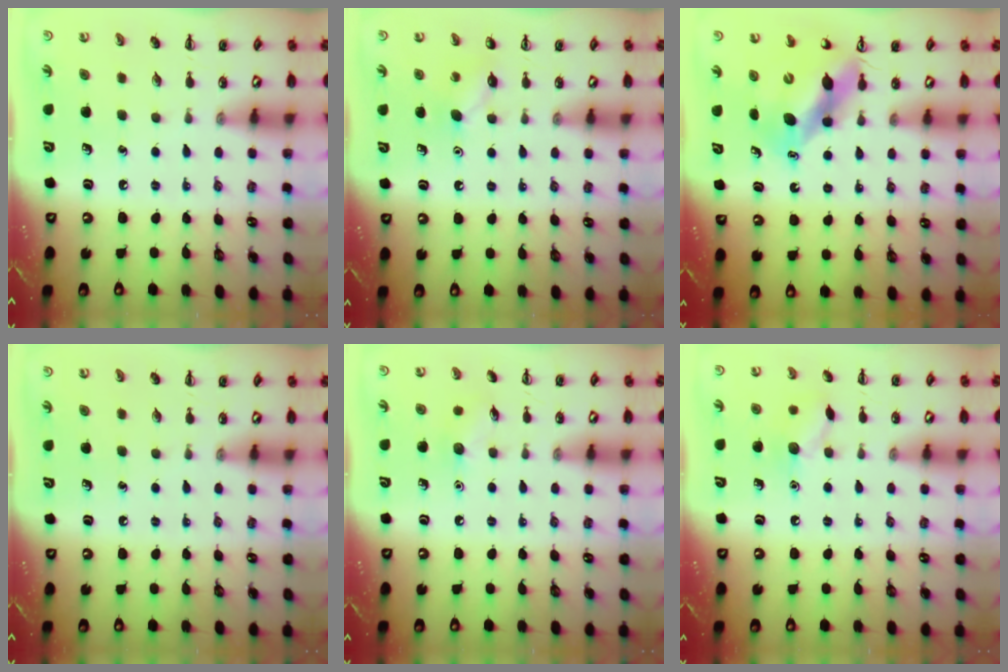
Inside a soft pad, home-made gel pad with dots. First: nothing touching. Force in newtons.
{"total": 6.3, "press": 6.1, "slide": 1.5}
{"total": 10.7, "press": 10.2, "slide": 3.1}
{"total": 0.0}
{"total": 6.0, "press": 5.9, "slide": 1.5}
{"total": 8.3, "press": 8.2, "slide": 1.1}